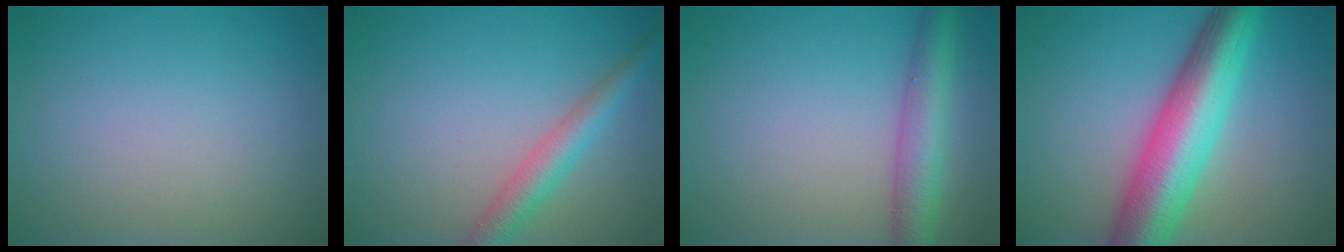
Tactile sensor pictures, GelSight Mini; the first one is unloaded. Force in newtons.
{"total": 3.2, "press": 3.2, "slide": 0.1}
{"total": 4.7, "press": 4.6, "slide": 0.2}
{"total": 9.8, "press": 9.8, "slide": 0.2}